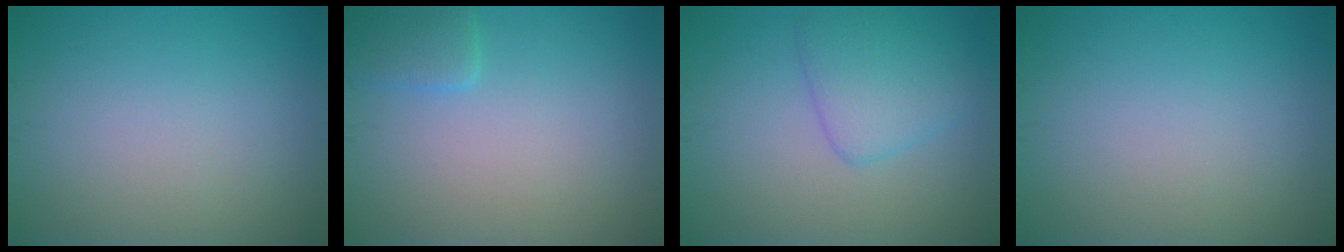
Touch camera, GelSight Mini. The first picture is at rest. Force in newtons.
{"total": 2.3, "press": 2.3, "slide": 0.2}
{"total": 3.4, "press": 3.4, "slide": 0.2}
{"total": 0.0}